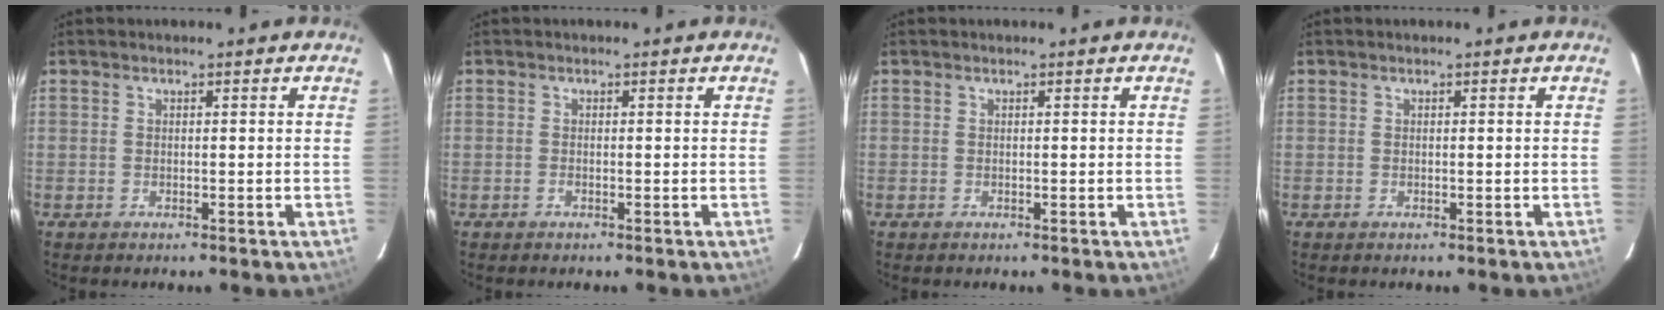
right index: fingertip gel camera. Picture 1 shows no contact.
{"total": 0.0}
{"total": 0.0}
{"total": 0.0}